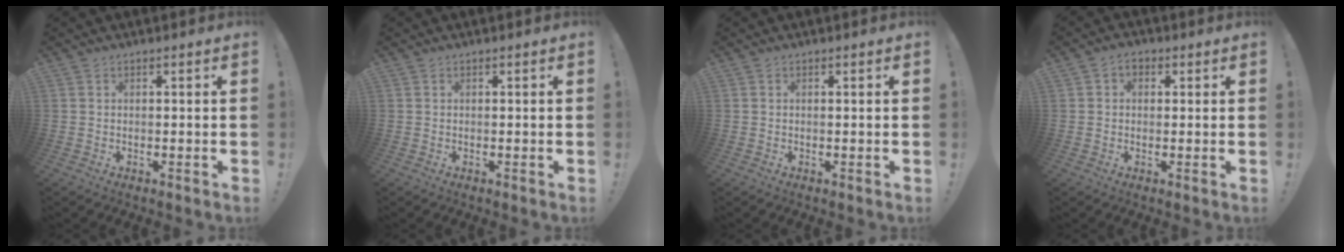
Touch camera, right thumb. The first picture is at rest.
{"total": 0.0}
{"total": 0.0}
{"total": 2.8, "force": [0.5, 2.3, 1.6], "torque": [-0.015, -0.002, 0.007]}